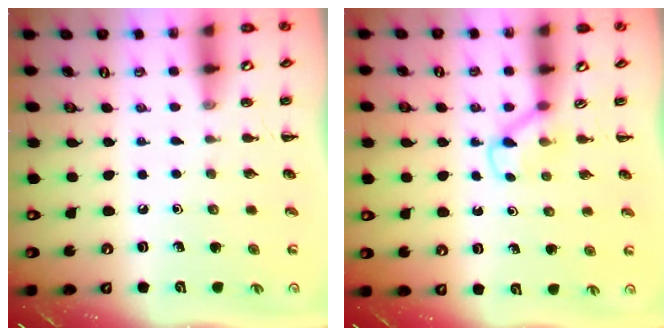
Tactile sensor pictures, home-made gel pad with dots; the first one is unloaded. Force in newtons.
{"total": 2.9, "press": 2.7, "slide": 1.2}